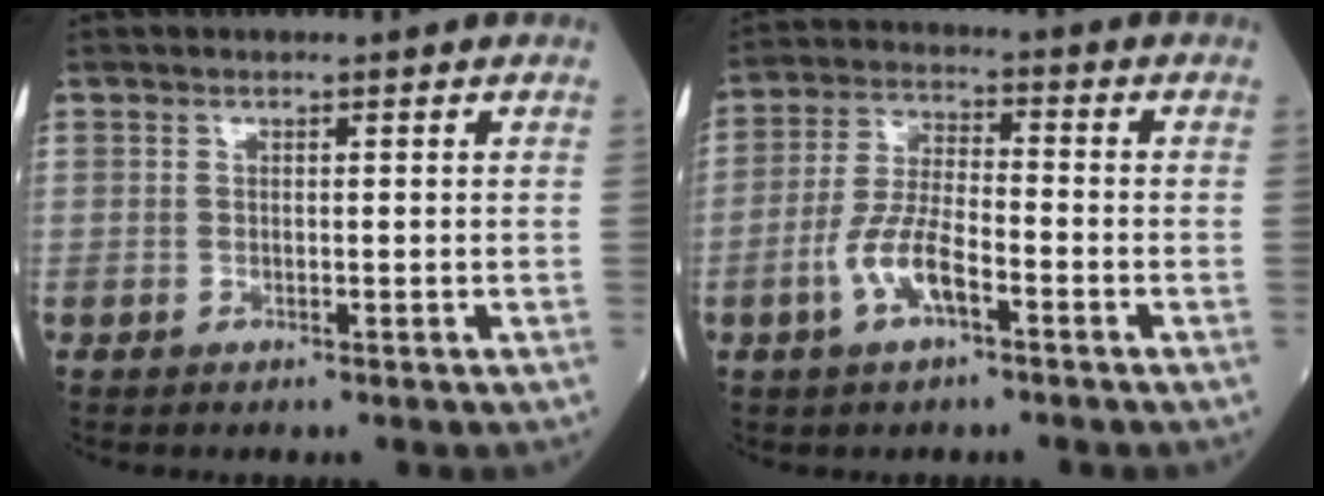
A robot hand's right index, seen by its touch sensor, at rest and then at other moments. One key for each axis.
{"total": 7.8, "fx": -3.4, "fy": 2.4, "fz": 6.6, "tx": -0.140, "ty": 0.003, "tz": -0.066}